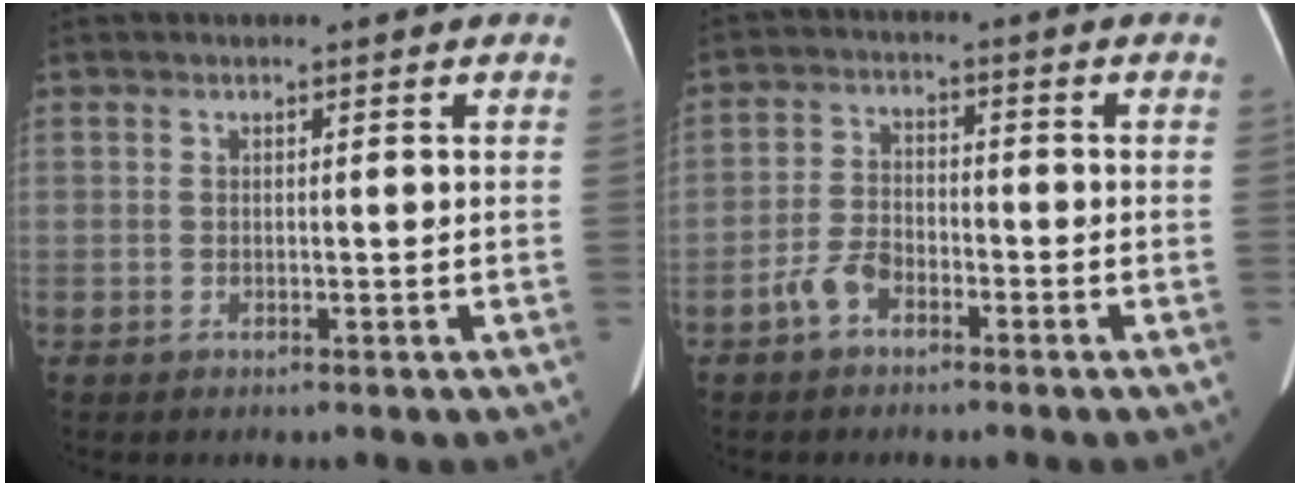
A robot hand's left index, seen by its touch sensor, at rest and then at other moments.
{"total": 4.6, "force": [-3.0, 2.4, 2.5], "torque": [-0.060, 0.004, -0.057]}